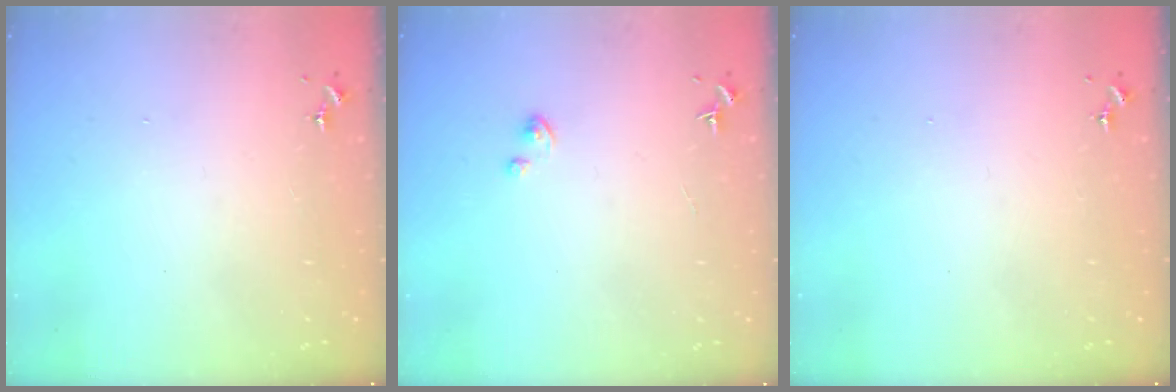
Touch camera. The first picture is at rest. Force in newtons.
{"total": 0.9, "press": 0.8, "slide": 0.2}
{"total": 0.0}